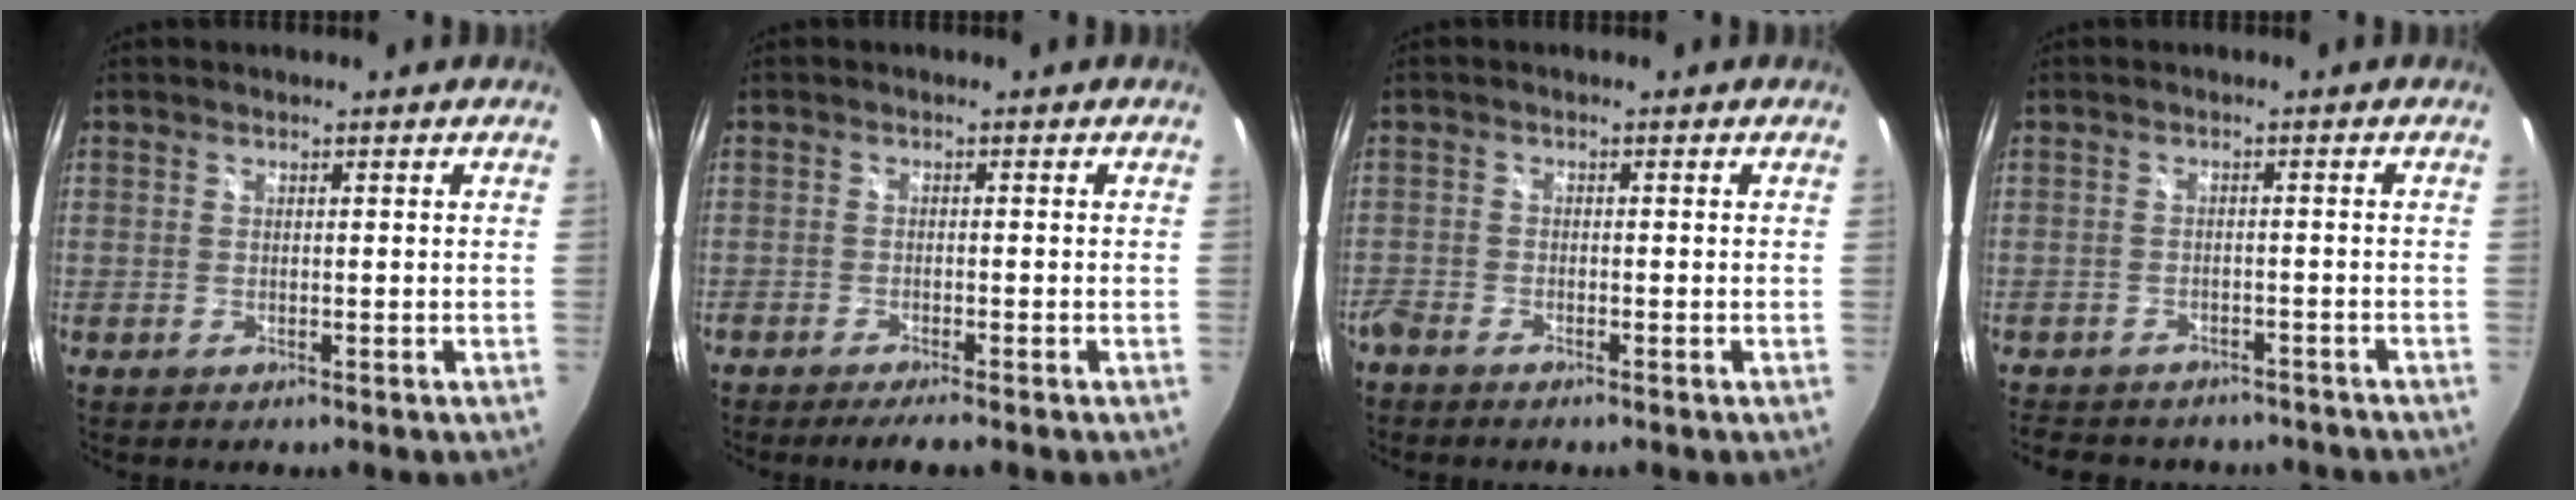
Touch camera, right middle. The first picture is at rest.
{"total": 3.4, "force": [-2.9, -0.2, 1.8], "torque": [-0.040, -0.012, -0.050]}
{"total": 2.8, "force": [-2.5, 0.8, 0.9], "torque": [-0.033, -0.008, -0.053]}
{"total": 11.9, "force": [-9.9, 5.0, 4.5], "torque": [-0.101, -0.009, -0.132]}